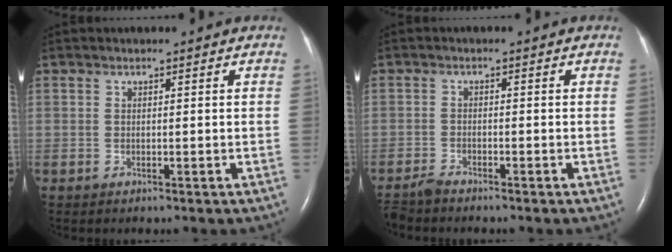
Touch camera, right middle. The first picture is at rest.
{"total": 2.3, "force": [-2.2, 0.0, 0.5], "torque": [-0.016, -0.012, -0.043]}